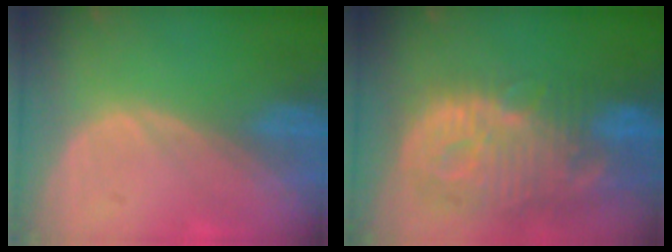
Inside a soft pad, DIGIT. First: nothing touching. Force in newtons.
{"total": 13.7, "press": 11.9, "slide": 6.8}